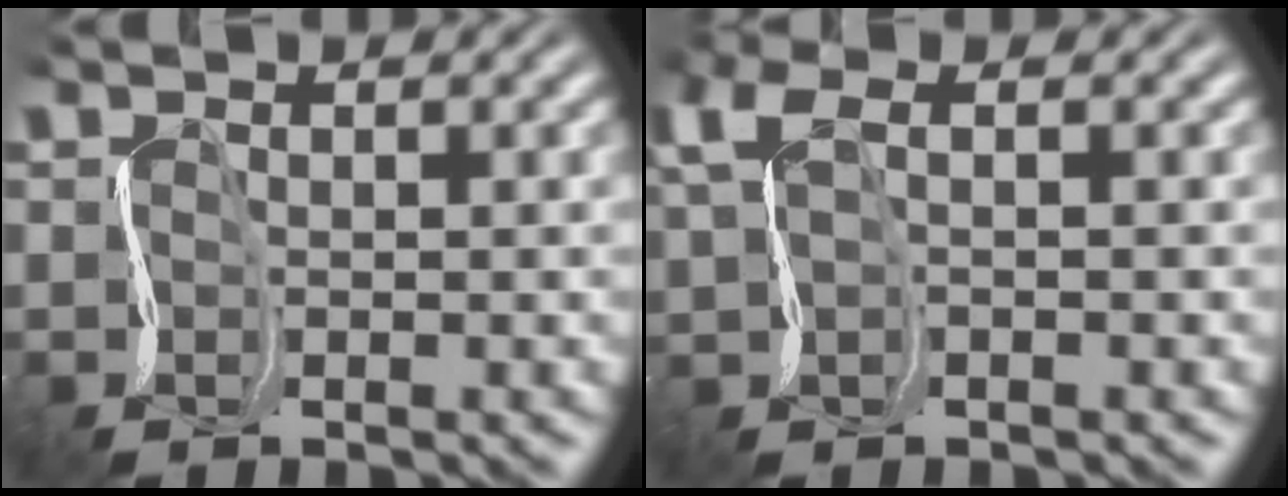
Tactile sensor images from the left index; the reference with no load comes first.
{"total": 2.9, "force": [1.6, 0.9, 2.3], "torque": [-0.059, 0.013, 0.024]}